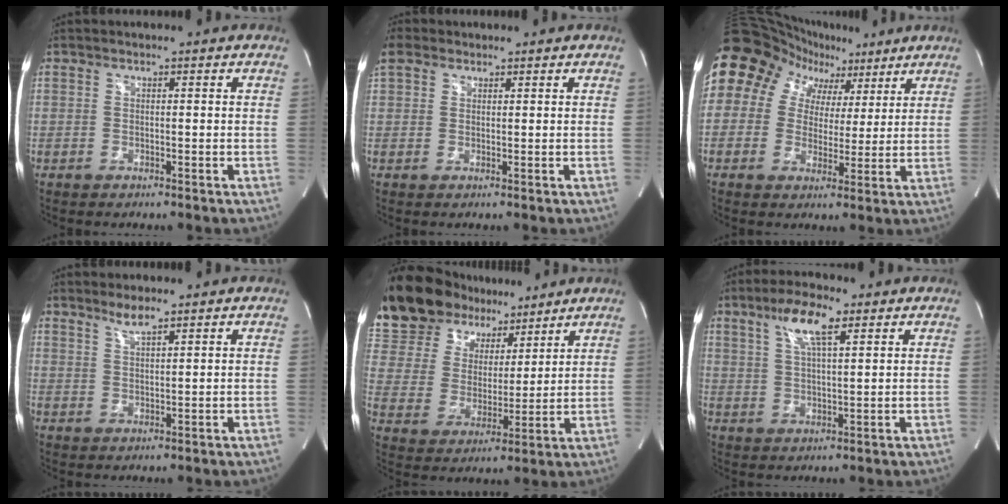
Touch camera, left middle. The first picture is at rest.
{"total": 3.1, "force": [2.2, 1.8, 1.1], "torque": [-0.043, 0.019, 0.051]}
{"total": 19.0, "force": [9.9, 14.8, 6.5], "torque": [-0.180, 0.090, 0.169]}
{"total": 2.6, "force": [2.1, 0.1, 1.4], "torque": [-0.034, -0.002, 0.043]}
{"total": 20.5, "force": [16.9, 8.6, 8.0], "torque": [-0.189, 0.036, 0.301]}
{"total": 7.3, "force": [3.9, 1.5, 6.0], "torque": [-0.120, 0.010, 0.072]}